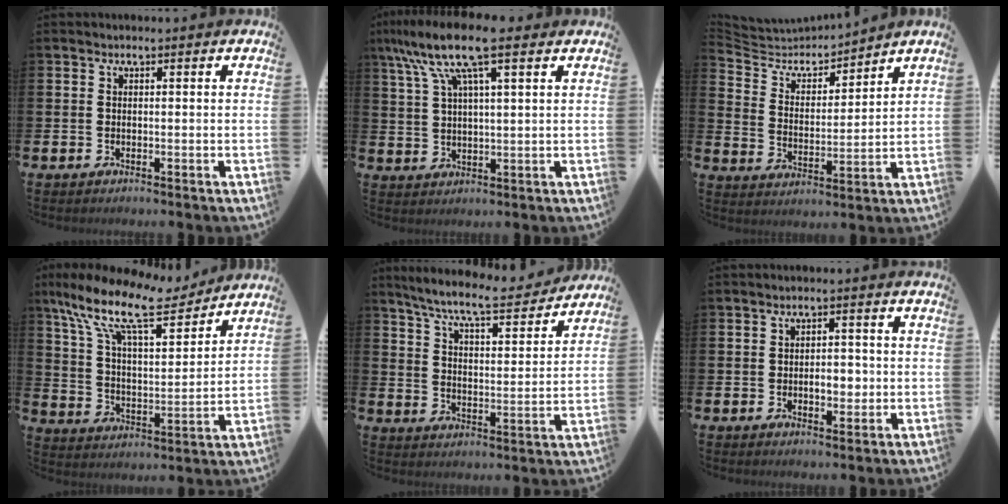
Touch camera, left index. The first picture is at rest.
{"total": 10.5, "force": [7.3, 2.3, 7.3], "torque": [-0.155, -0.013, 0.129]}
{"total": 5.9, "force": [5.6, 1.6, 0.7], "torque": [-0.050, -0.045, 0.096]}
{"total": 13.2, "force": [10.5, 4.3, 6.8], "torque": [-0.159, -0.057, 0.179]}
{"total": 8.0, "force": [7.3, 0.7, 3.1], "torque": [-0.091, -0.047, 0.125]}
{"total": 3.1, "force": [-0.5, 1.9, 2.4], "torque": [-0.019, -0.007, -0.018]}